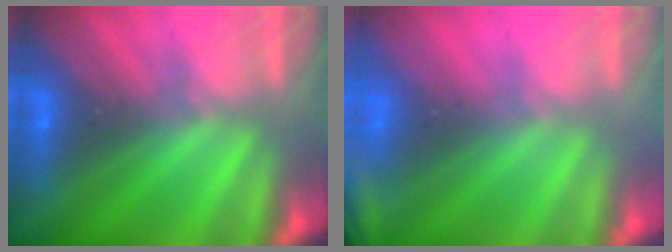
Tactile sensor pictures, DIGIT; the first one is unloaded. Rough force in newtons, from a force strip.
{"total": 2.4}